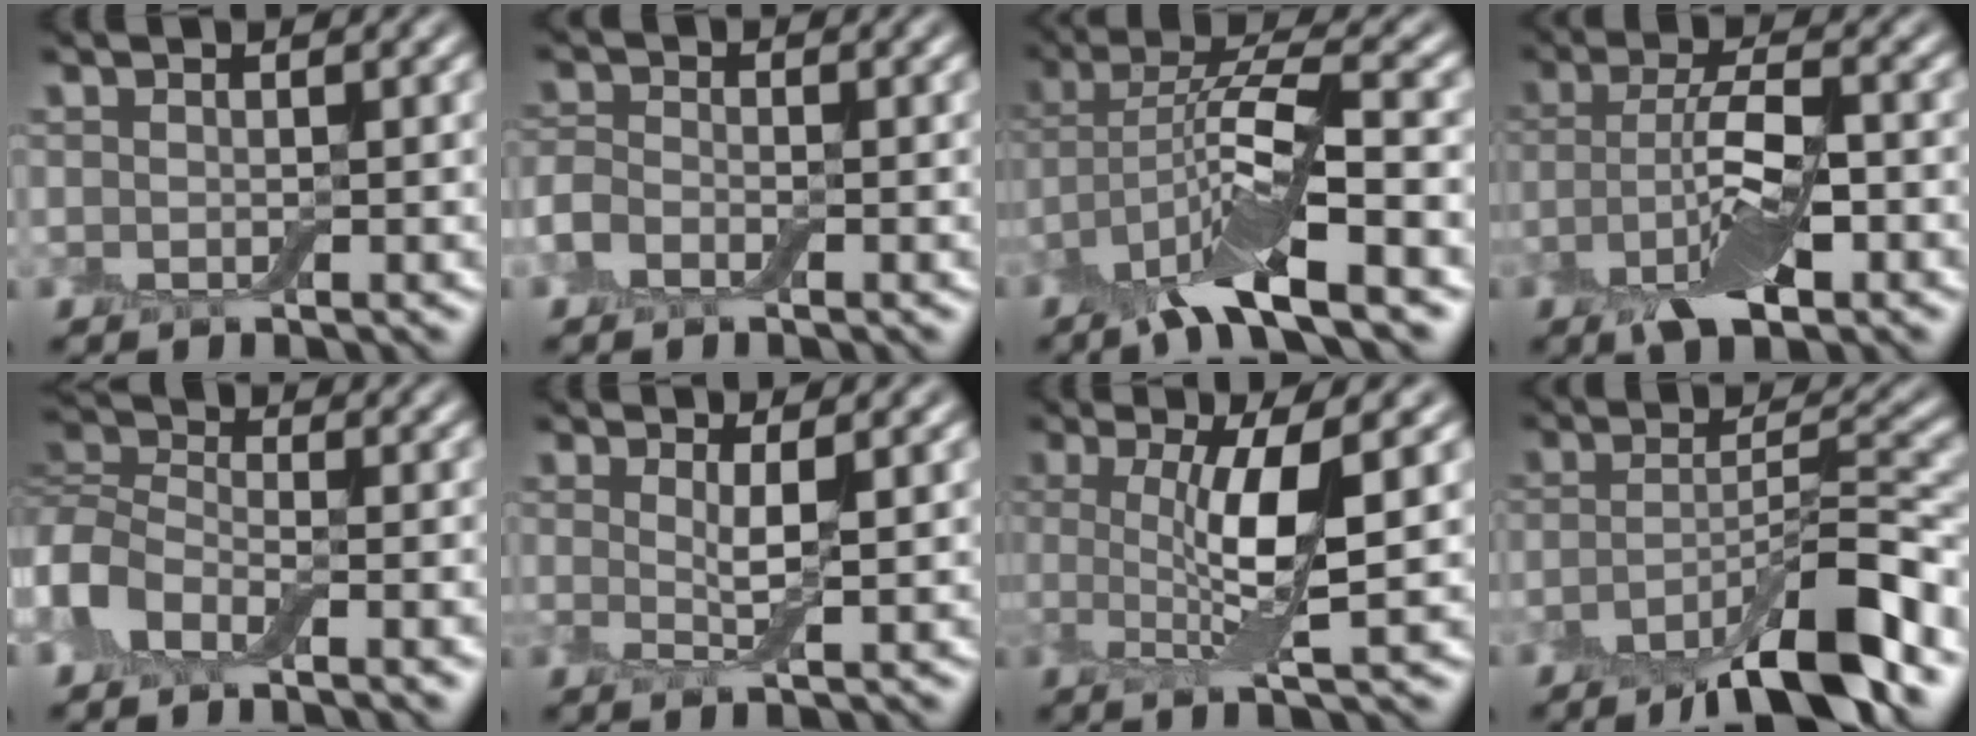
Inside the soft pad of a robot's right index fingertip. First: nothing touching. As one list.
[{"total": 1.8, "force": [-1.1, 1.2, 0.7], "torque": [-0.016, 0.007, -0.032]}, {"total": 8.8, "force": [-3.5, 2.7, 7.6], "torque": [-0.143, 0.014, -0.079]}, {"total": 6.4, "force": [-2.2, 2.7, 5.4], "torque": [-0.106, 0.007, -0.043]}, {"total": 5.3, "force": [-3.0, 3.1, 3.2], "torque": [-0.058, 0.006, -0.069]}, {"total": 2.1, "force": [0.6, 0.3, 1.9], "torque": [-0.036, -0.005, 0.011]}, {"total": 5.2, "force": [1.1, 1.0, 5.0], "torque": [-0.083, 0.005, 0.017]}, {"total": 8.2, "force": [-5.1, 1.8, 6.2], "torque": [-0.089, 0.012, -0.091]}]